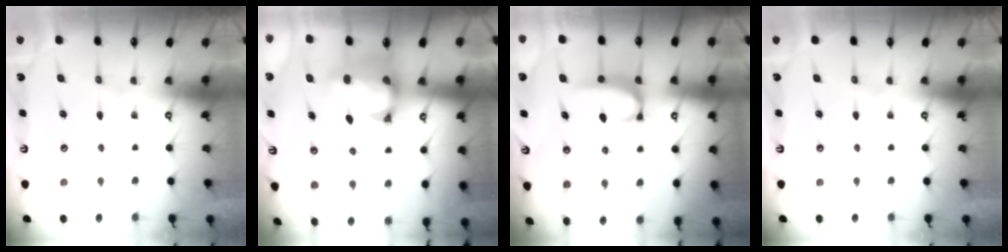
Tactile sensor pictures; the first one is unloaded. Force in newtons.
{"total": 1.7, "press": 1.2, "slide": 1.2}
{"total": 1.9, "press": 1.8, "slide": 0.5}
{"total": 0.0}